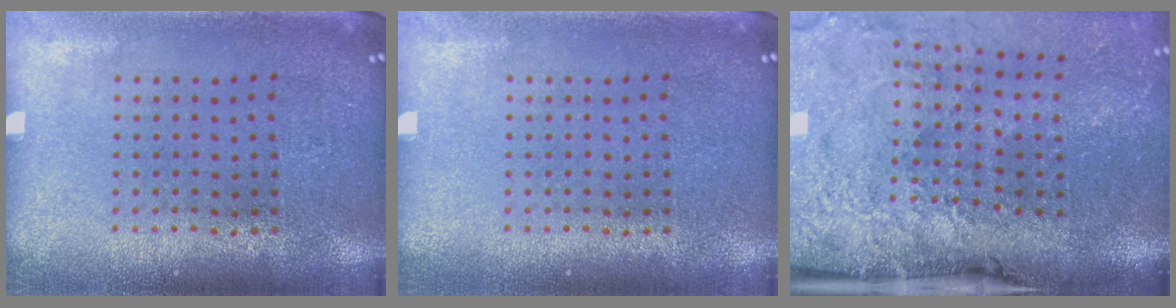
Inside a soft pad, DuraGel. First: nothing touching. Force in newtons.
{"total": 0.0}
{"total": 5.1, "press": 3.8, "slide": 3.3}